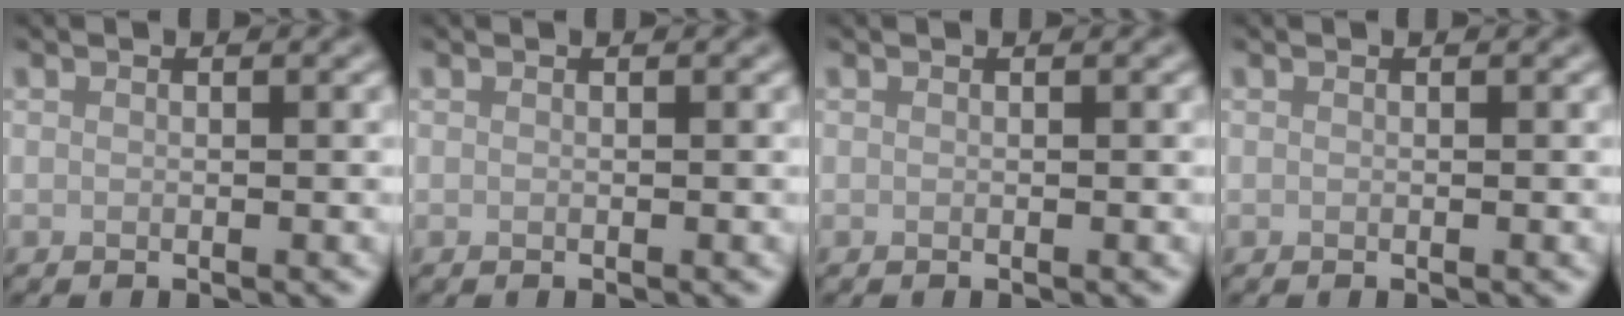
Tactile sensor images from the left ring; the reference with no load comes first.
{"total": 0.0}
{"total": 0.0}
{"total": 0.0}